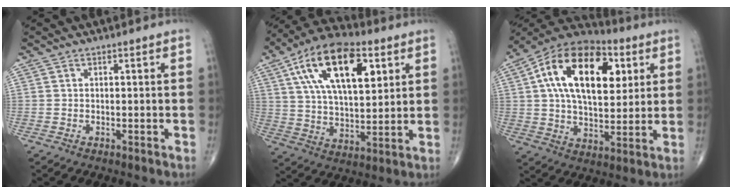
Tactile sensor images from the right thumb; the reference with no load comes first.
{"total": 20.7, "force": [8.0, 10.0, 16.3], "torque": [-0.264, -0.011, 0.136]}
{"total": 22.7, "force": [6.5, 12.7, 17.7], "torque": [-0.277, 0.002, 0.098]}